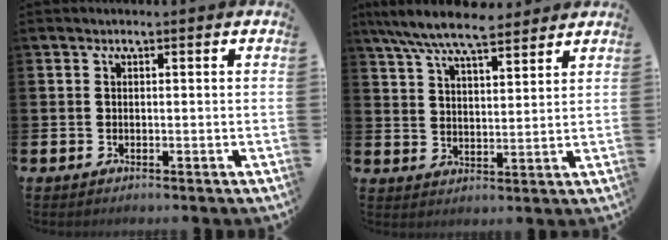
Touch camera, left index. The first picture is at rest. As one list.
[{"total": 8.2, "force": [7.5, 1.5, 2.9], "torque": [-0.078, -0.029, 0.136]}]